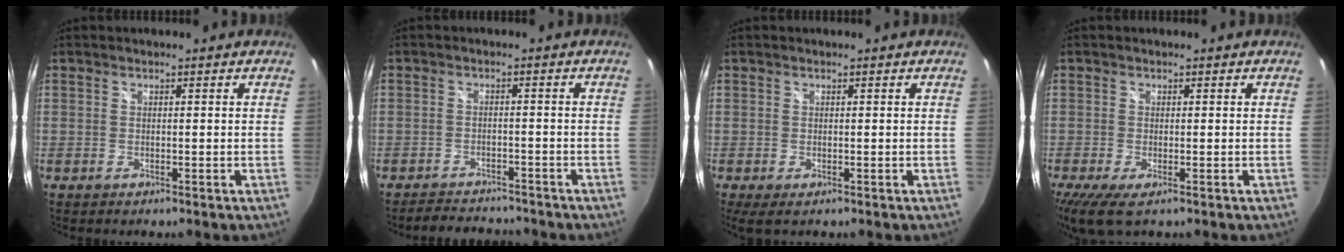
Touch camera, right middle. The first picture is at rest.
{"total": 6.2, "force": [-5.9, 1.7, 1.4], "torque": [-0.041, 0.007, -0.084]}
{"total": 1.9, "force": [-0.4, 0.5, 1.8], "torque": [-0.035, -0.008, -0.005]}
{"total": 4.5, "force": [-2.1, 1.3, 3.8], "torque": [-0.079, -0.020, -0.036]}